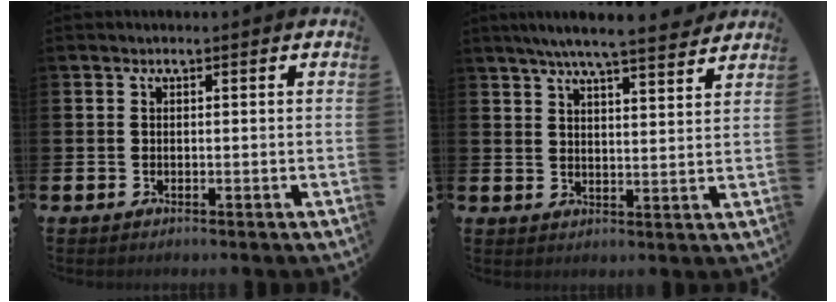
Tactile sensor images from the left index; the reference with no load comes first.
{"total": 6.6, "force": [6.2, 0.1, 2.3], "torque": [-0.051, -0.031, 0.108]}